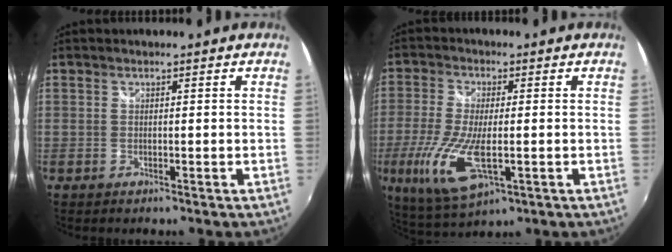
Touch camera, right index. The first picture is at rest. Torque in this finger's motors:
{"motor_torque": [1.80, -0.34, 0.92, 0.14]}